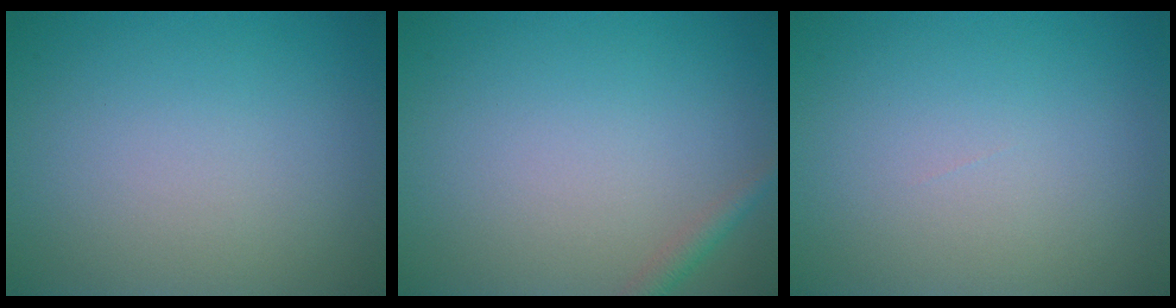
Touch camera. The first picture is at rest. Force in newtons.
{"total": 1.3, "press": 1.3, "slide": 0.1}
{"total": 0.0}